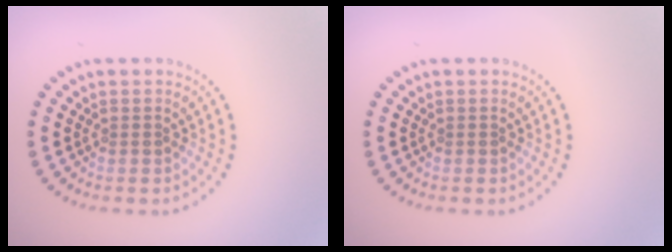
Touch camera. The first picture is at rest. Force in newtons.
{"total": 0.0}